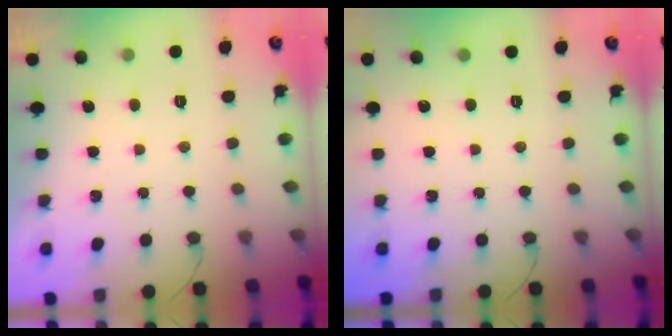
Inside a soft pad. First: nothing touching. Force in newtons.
{"total": 0.0}